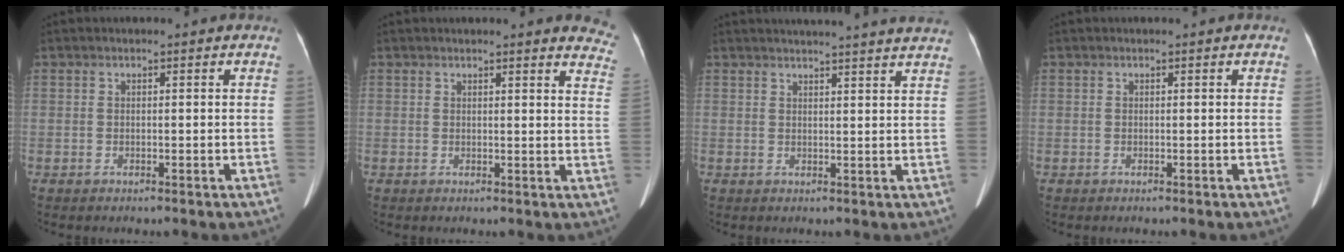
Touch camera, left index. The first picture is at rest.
{"total": 11.3, "force": [10.8, 1.5, 3.2], "torque": [0.004, -0.066, 0.078]}
{"total": 16.9, "force": [15.9, -0.5, 5.7], "torque": [-0.083, -0.033, 0.184]}
{"total": 0.0}